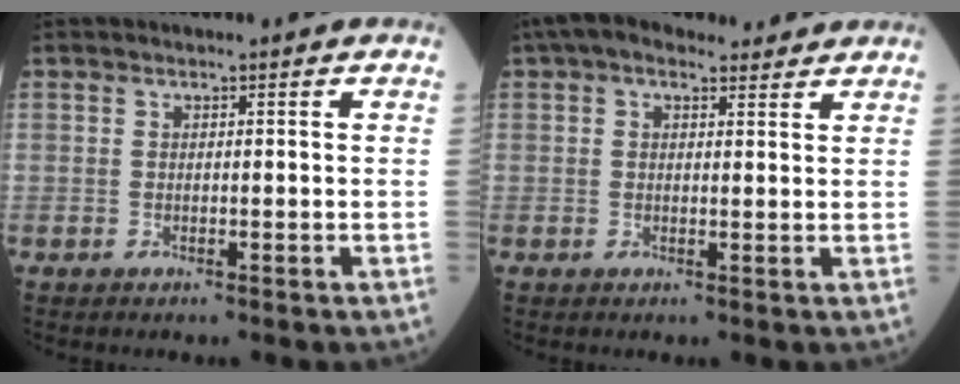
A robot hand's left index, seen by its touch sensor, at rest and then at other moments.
{"total": 7.1, "force": [5.5, 3.0, 3.4], "torque": [-0.059, 0.042, 0.086]}